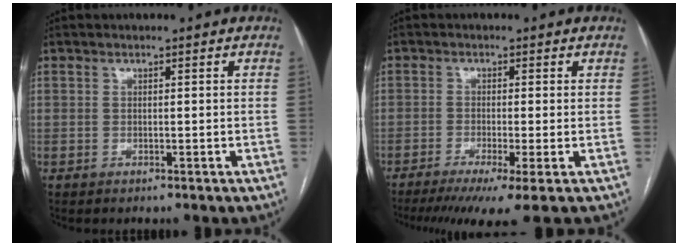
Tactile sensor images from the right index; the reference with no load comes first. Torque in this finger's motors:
{"motor_torque": [2.00, -0.13, 0.37, 0.10]}